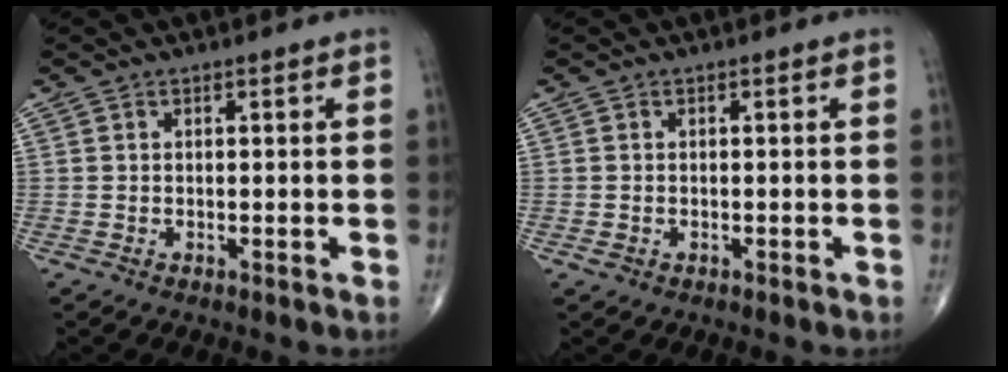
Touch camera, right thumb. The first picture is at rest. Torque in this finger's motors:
{"motor_torque": [0.33, 0.22, -0.15, -0.08, 0.00]}